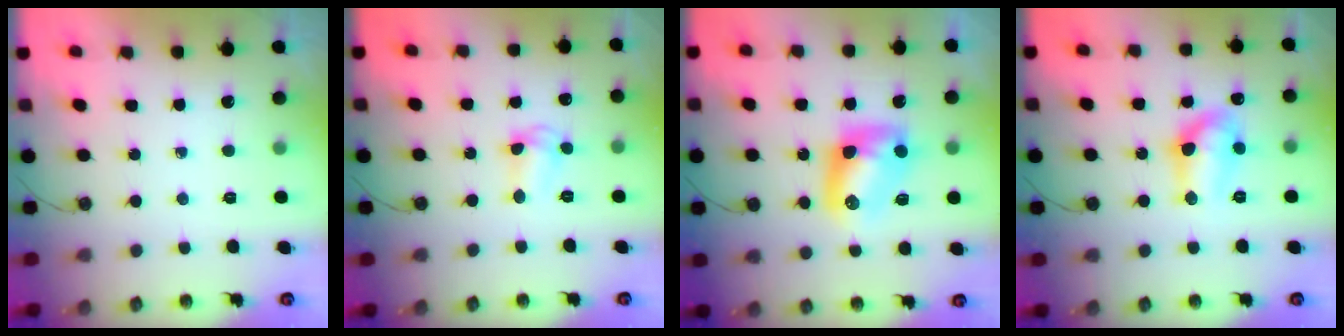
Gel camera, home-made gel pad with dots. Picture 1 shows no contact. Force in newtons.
{"total": 4.8, "press": 4.7, "slide": 0.3}
{"total": 9.9, "press": 9.9, "slide": 0.6}
{"total": 11.7, "press": 11.7, "slide": 1.0}